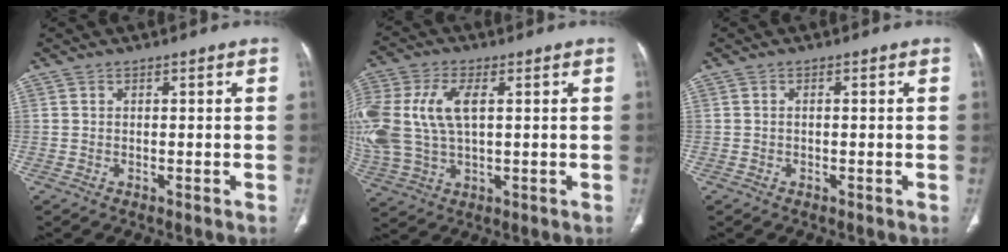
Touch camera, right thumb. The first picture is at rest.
{"total": 17.9, "force": [2.9, 10.3, 14.4], "torque": [-0.360, 0.007, 0.059]}
{"total": 0.0}